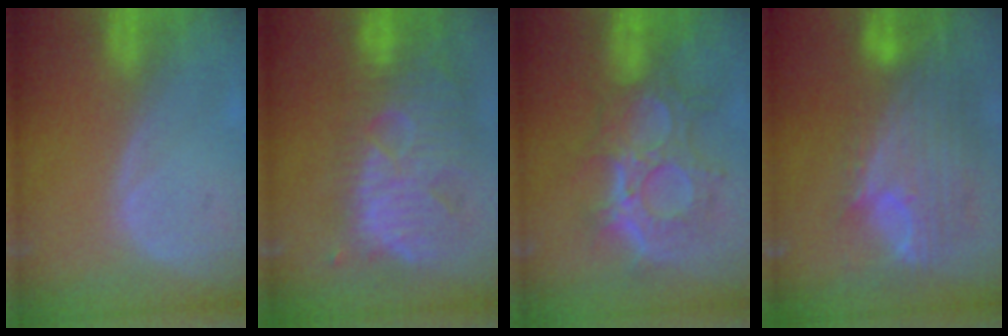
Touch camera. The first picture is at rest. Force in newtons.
{"total": 12.8, "press": 11.2, "slide": 6.2}
{"total": 10.3, "press": 9.8, "slide": 3.3}
{"total": 12.0, "press": 10.1, "slide": 6.4}